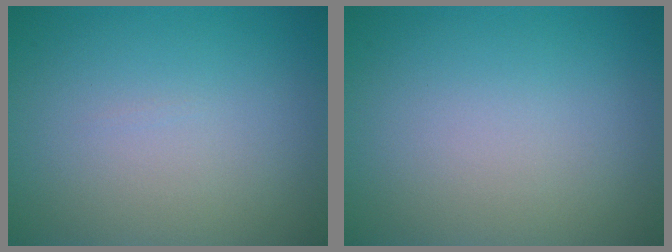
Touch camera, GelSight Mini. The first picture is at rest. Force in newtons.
{"total": 0.0}